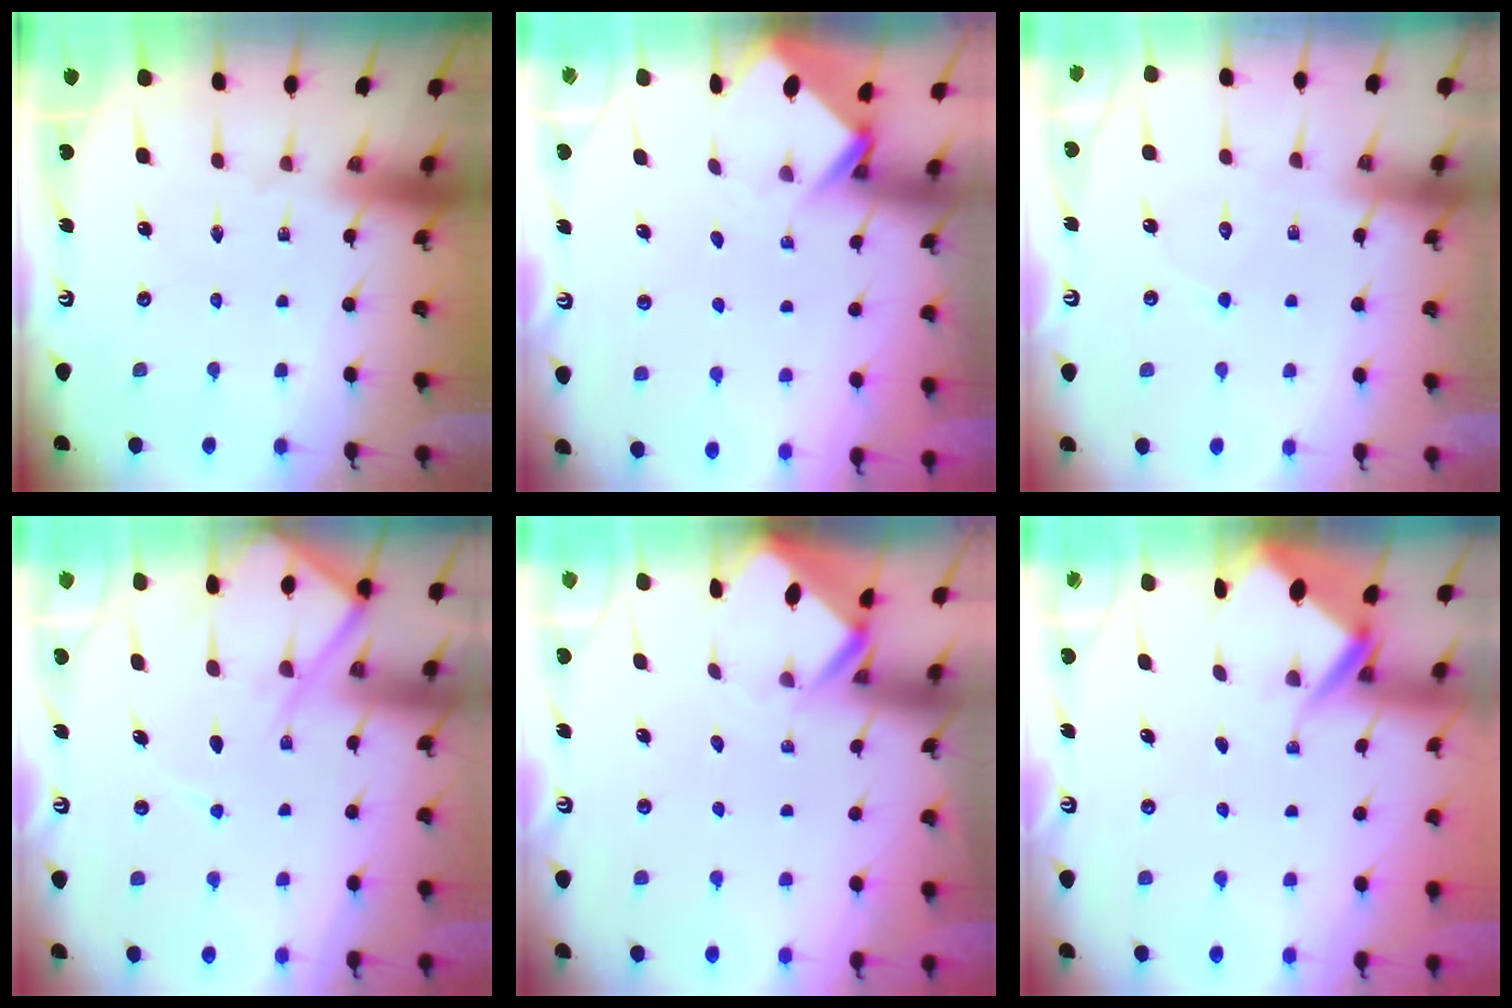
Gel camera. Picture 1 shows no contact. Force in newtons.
{"total": 3.9, "press": 3.9, "slide": 0.1}
{"total": 5.0, "press": 5.0, "slide": 0.5}
{"total": 11.0, "press": 11.0, "slide": 1.0}
{"total": 2.8, "press": 2.8, "slide": 0.2}
{"total": 3.5, "press": 3.5, "slide": 0.3}